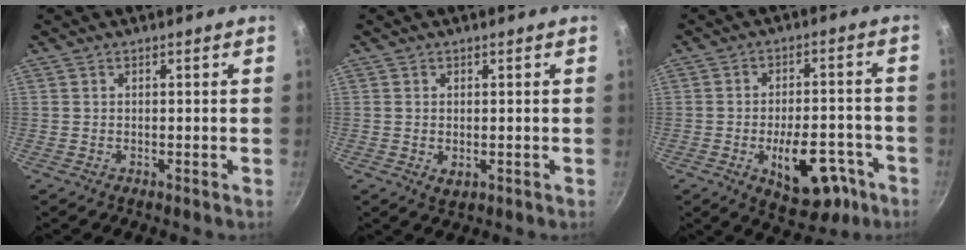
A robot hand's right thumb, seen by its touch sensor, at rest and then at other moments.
{"total": 1.9, "force": [-0.2, 1.2, 1.5], "torque": [-0.025, -0.006, -0.001]}
{"total": 13.6, "force": [-5.4, 7.1, 10.2], "torque": [-0.110, 0.029, -0.062]}